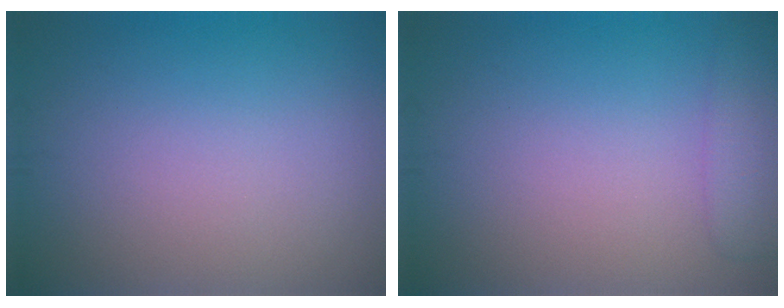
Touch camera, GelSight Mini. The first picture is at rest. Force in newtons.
{"total": 2.4, "press": 2.3, "slide": 0.3}